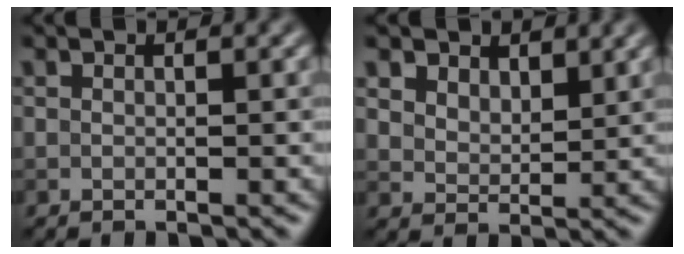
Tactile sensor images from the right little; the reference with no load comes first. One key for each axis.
{"total": 4.6, "fx": 3.3, "fy": 2.6, "fz": 1.8, "tx": -0.057, "ty": -0.003, "tz": 0.062}